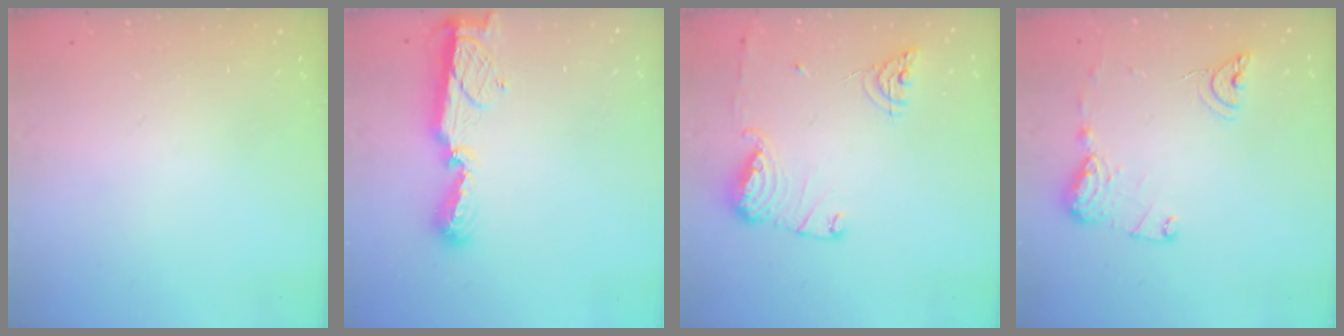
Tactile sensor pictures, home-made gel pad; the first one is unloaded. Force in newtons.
{"total": 8.5, "press": 8.4, "slide": 0.2}
{"total": 12.0, "press": 11.9, "slide": 1.6}
{"total": 12.2, "press": 12.2, "slide": 1.0}